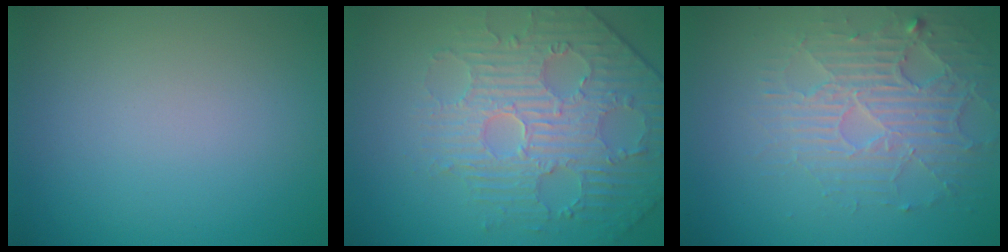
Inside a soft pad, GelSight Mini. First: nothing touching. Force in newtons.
{"total": 4.4, "press": 4.4, "slide": 0.6}
{"total": 4.0, "press": 3.6, "slide": 1.7}